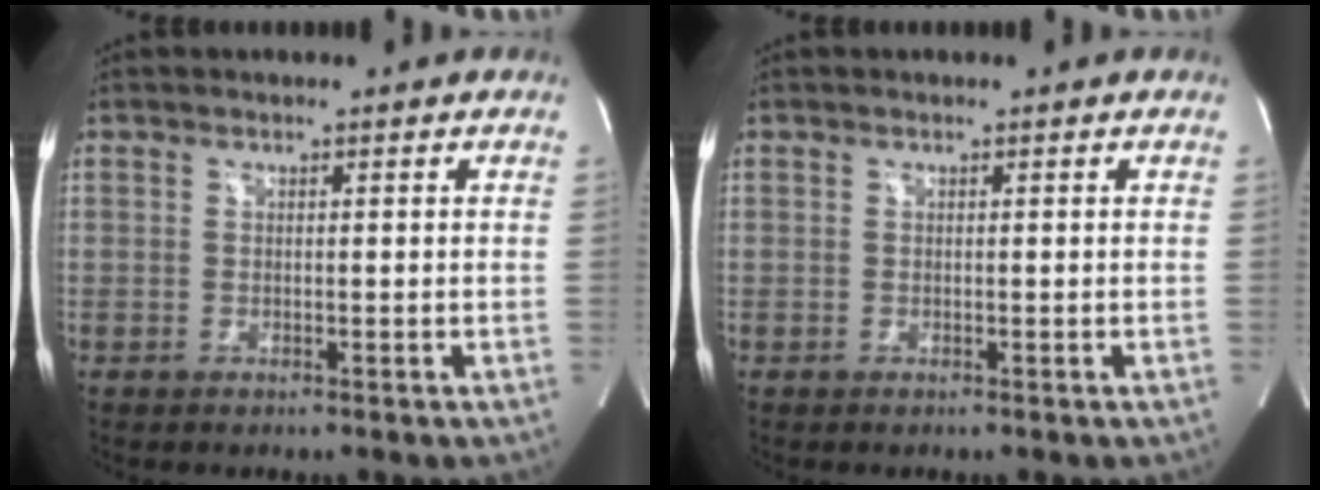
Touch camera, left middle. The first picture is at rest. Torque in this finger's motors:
{"motor_torque": [0.00, 0.00, 0.04, 0.00]}